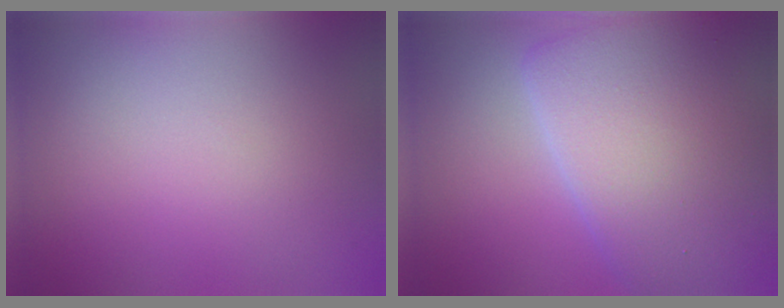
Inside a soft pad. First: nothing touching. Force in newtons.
{"total": 10.8, "press": 10.8, "slide": 0.4}